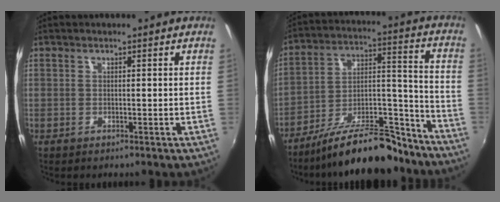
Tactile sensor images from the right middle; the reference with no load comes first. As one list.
[{"total": 20.2, "force": [-16.2, 5.9, 10.6], "torque": [-0.173, 0.018, -0.241]}]